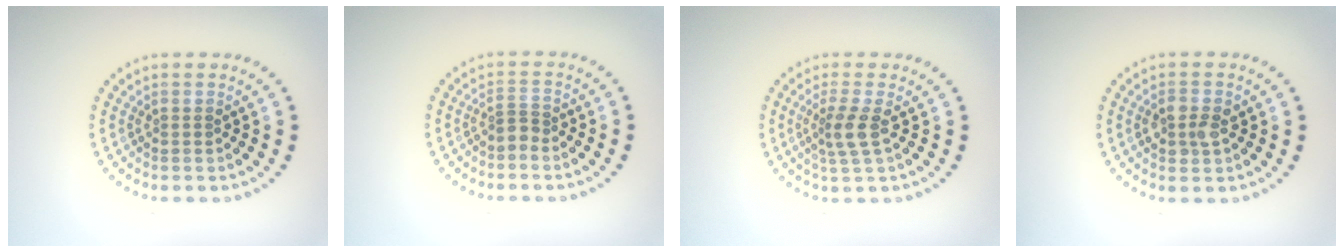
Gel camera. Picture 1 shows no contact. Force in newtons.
{"total": 1.2, "press": 0.8, "slide": 0.9}
{"total": 2.5, "press": 1.9, "slide": 1.6}
{"total": 2.1, "press": 2.1, "slide": 0.1}